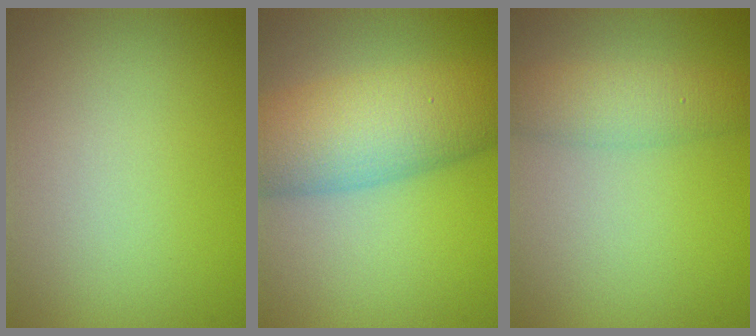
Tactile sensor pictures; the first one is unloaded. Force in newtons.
{"total": 8.9, "press": 8.9, "slide": 0.1}
{"total": 3.6, "press": 3.6, "slide": 0.0}